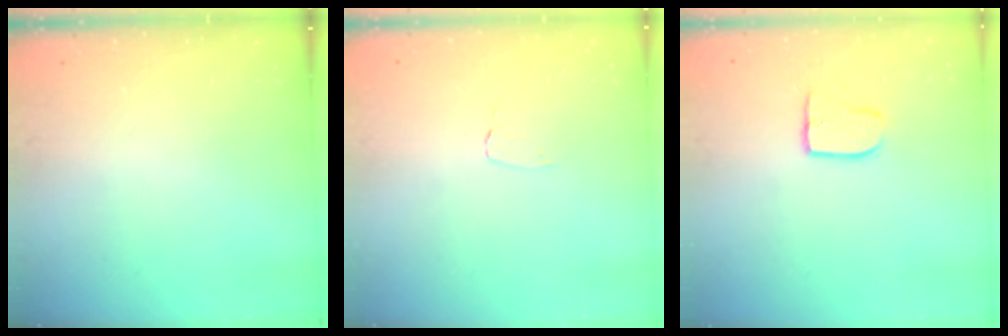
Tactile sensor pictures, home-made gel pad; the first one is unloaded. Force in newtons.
{"total": 2.6, "press": 2.6, "slide": 0.2}
{"total": 7.4, "press": 7.4, "slide": 0.2}